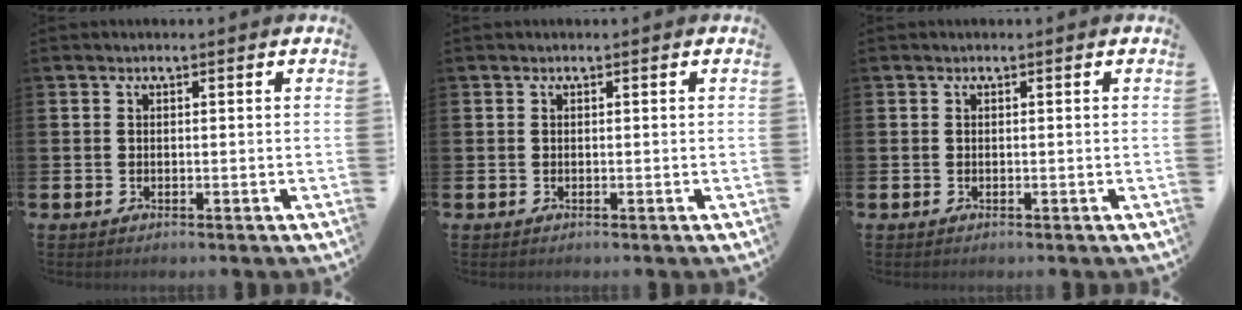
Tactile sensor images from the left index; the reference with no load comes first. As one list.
[{"total": 0.0}, {"total": 0.0}]